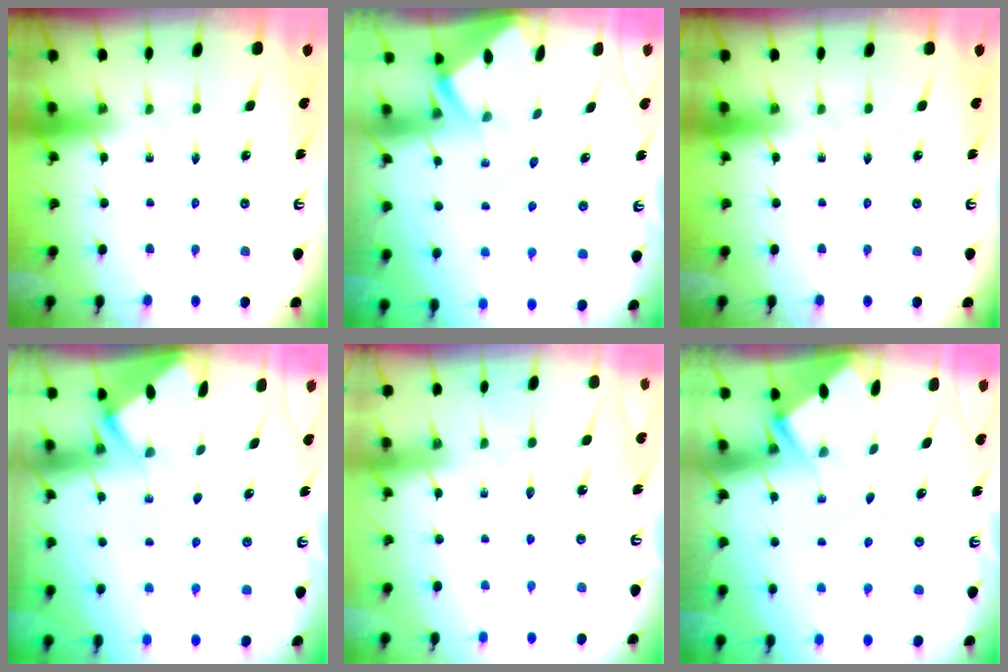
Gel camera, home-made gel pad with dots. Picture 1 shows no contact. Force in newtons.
{"total": 3.4, "press": 3.4, "slide": 0.3}
{"total": 0.0}
{"total": 2.6, "press": 2.6, "slide": 0.4}
{"total": 3.0, "press": 3.0, "slide": 0.3}
{"total": 2.7, "press": 2.7, "slide": 0.3}